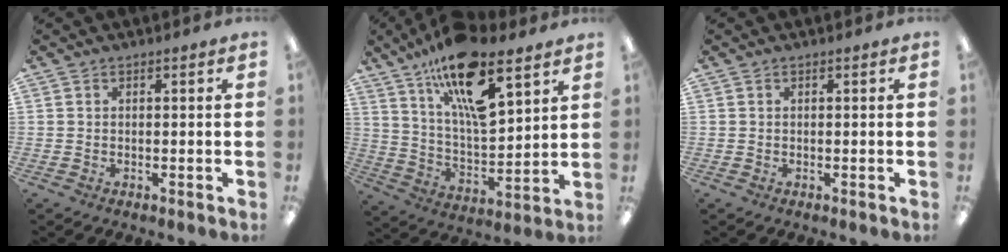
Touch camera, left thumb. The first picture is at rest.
{"total": 20.0, "force": [13.2, 6.9, 13.3], "torque": [-0.224, -0.069, 0.222]}
{"total": 0.0}